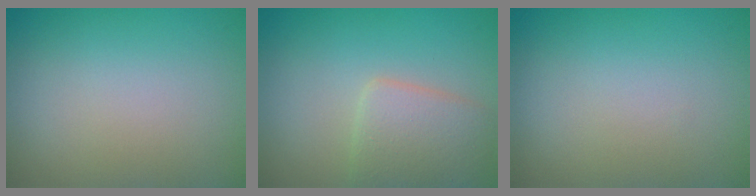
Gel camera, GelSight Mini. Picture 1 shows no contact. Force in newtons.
{"total": 3.8, "press": 3.8, "slide": 0.1}
{"total": 0.0}